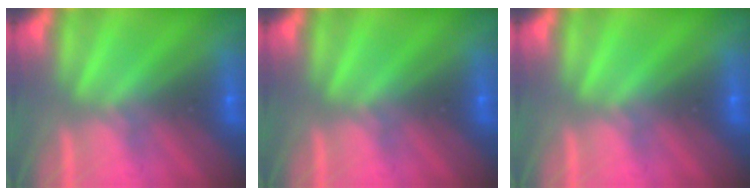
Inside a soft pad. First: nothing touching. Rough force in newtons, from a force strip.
{"total": 0.0}
{"total": 0.0}